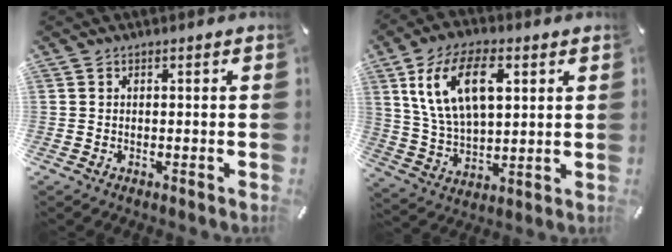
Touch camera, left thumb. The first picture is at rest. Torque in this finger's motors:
{"motor_torque": [0.81, 0.81, 1.66, -1.11, 0.56]}